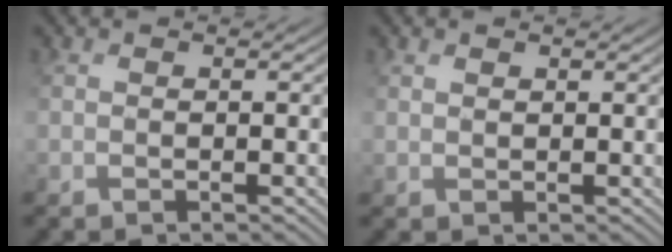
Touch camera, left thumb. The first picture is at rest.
{"total": 1.2, "force": [1.0, 0.1, -0.6], "torque": [0.007, 0.007, 0.024]}